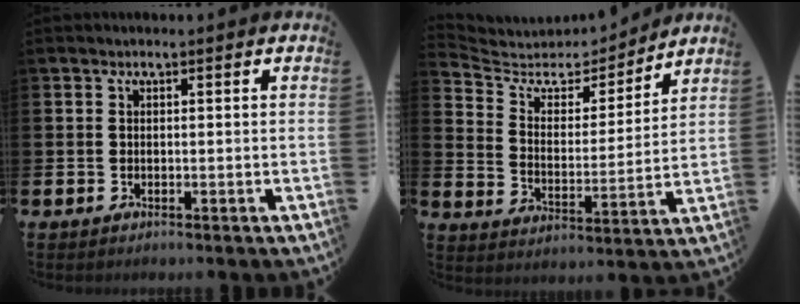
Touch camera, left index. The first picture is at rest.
{"total": 5.7, "force": [5.0, 2.6, 1.1], "torque": [-0.061, -0.040, 0.082]}